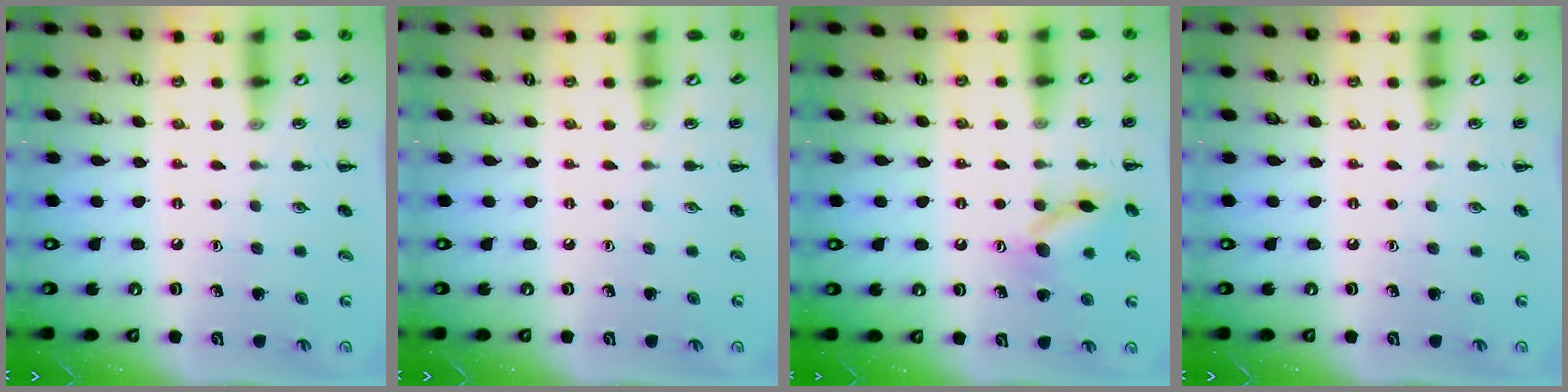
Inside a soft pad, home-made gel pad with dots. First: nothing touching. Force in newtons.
{"total": 0.0}
{"total": 11.6, "press": 11.6, "slide": 0.8}
{"total": 0.0}